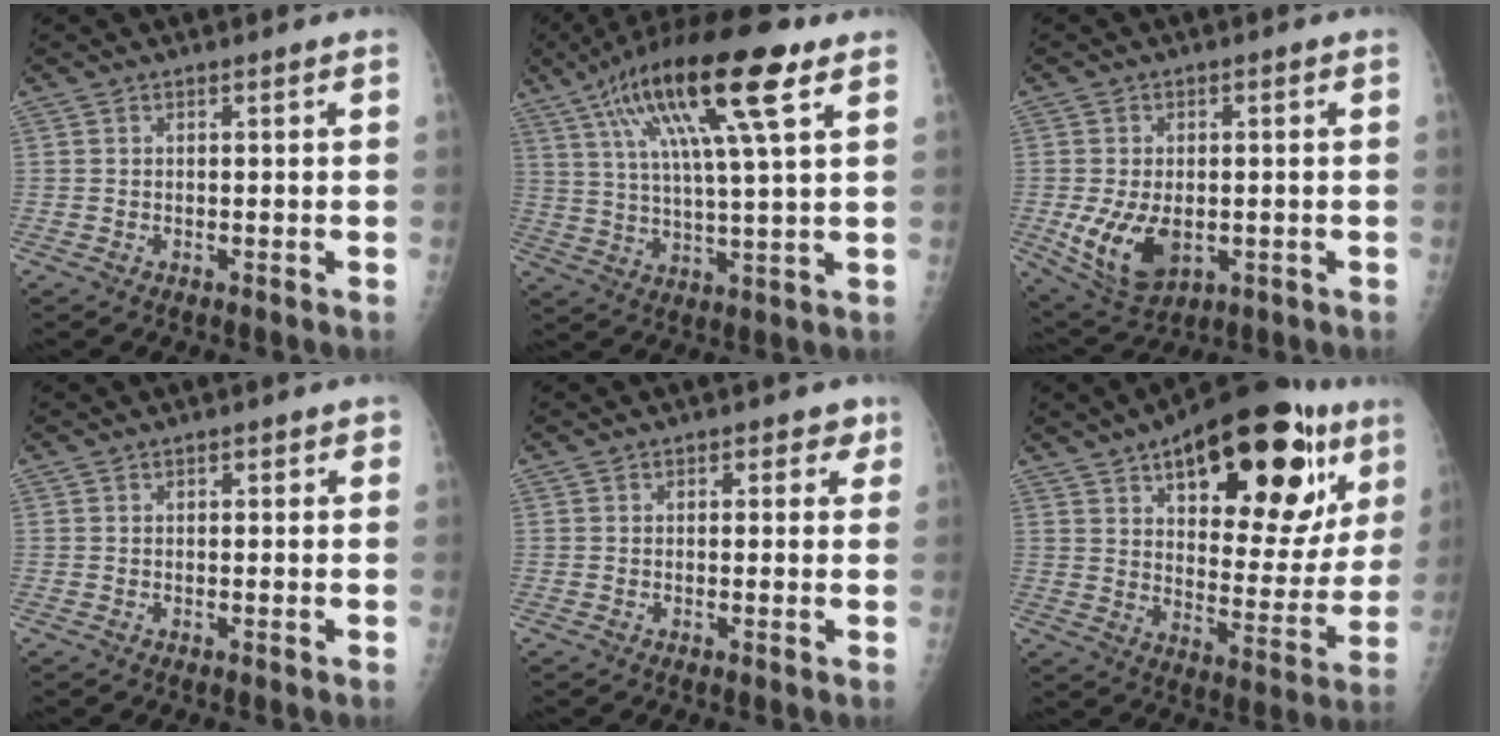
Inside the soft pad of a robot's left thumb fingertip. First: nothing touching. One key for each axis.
{"total": 19.6, "fx": 9.0, "fy": 3.7, "fz": 17.0, "tx": -0.303, "ty": -0.002, "tz": 0.151}
{"total": 10.6, "fx": -2.2, "fy": 6.6, "fz": 8.0, "tx": -0.140, "ty": -0.006, "tz": -0.022}
{"total": 1.2, "fx": 0.5, "fy": 0.8, "fz": 0.8, "tx": 0.000, "ty": 0.002, "tz": 0.002}
{"total": 2.9, "fx": 1.2, "fy": 2.1, "fz": 1.7, "tx": 0.010, "ty": 0.001, "tz": 0.006}
{"total": 29.6, "fx": 14.6, "fy": 12.9, "fz": 22.3, "tx": -0.277, "ty": -0.023, "tz": 0.216}